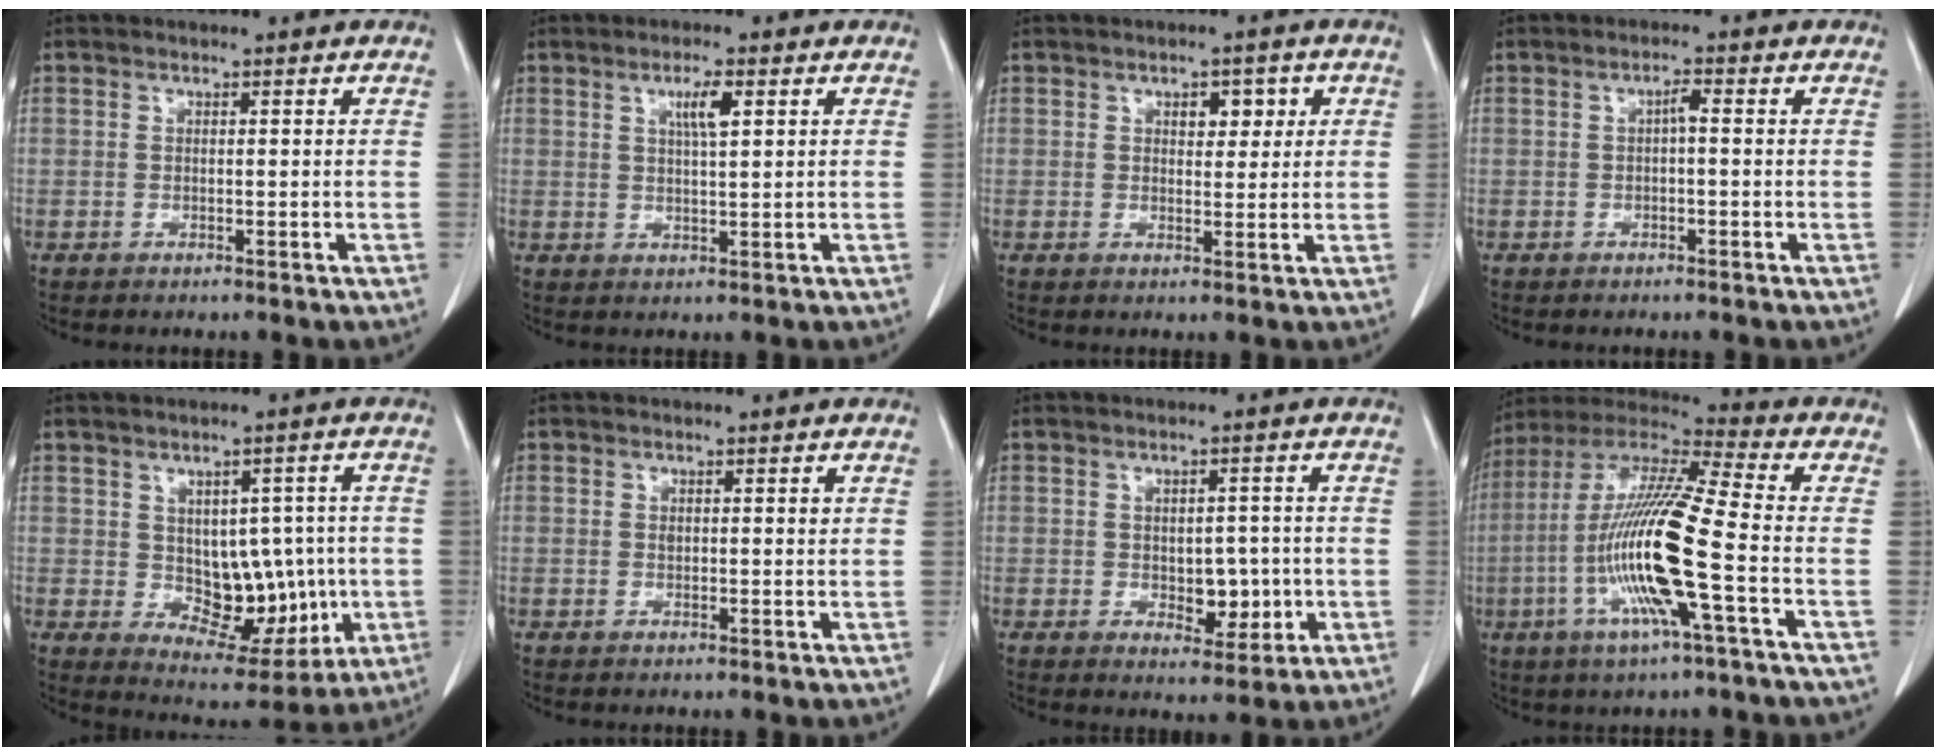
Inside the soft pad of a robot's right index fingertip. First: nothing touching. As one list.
[{"total": 3.5, "force": [1.4, 0.4, 3.1], "torque": [-0.054, 0.000, 0.024]}, {"total": 3.6, "force": [1.4, 2.0, 2.7], "torque": [-0.031, 0.007, 0.019]}, {"total": 1.5, "force": [0.0, 0.3, 1.5], "torque": [-0.025, 0.005, -0.001]}, {"total": 10.4, "force": [-0.4, 6.5, 8.2], "torque": [-0.098, 0.012, 0.017]}, {"total": 1.3, "force": [0.3, 0.6, 1.1], "torque": [-0.022, 0.004, 0.008]}, {"total": 5.2, "force": [-0.8, 3.0, 4.1], "torque": [-0.047, 0.001, -0.001]}, {"total": 17.2, "force": [-4.5, 0.3, 16.6], "torque": [-0.339, -0.008, -0.095]}]